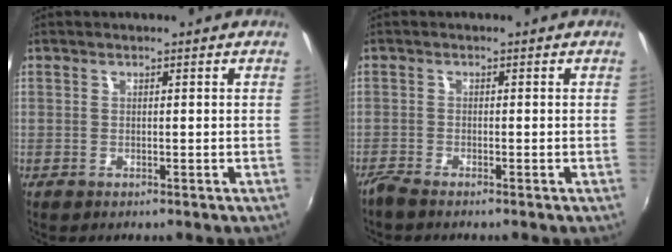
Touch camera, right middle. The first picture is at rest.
{"total": 2.0, "force": [-1.8, 0.1, 0.8], "torque": [-0.027, -0.007, -0.039]}